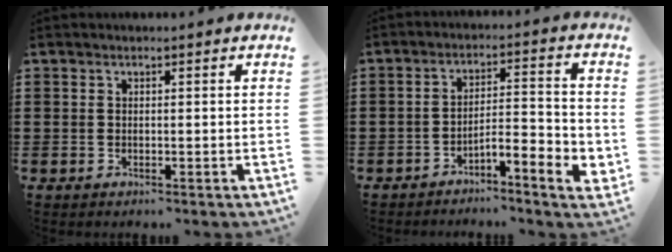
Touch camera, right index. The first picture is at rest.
{"total": 4.7, "force": [-3.5, 0.6, 3.2], "torque": [-0.054, -0.004, -0.067]}